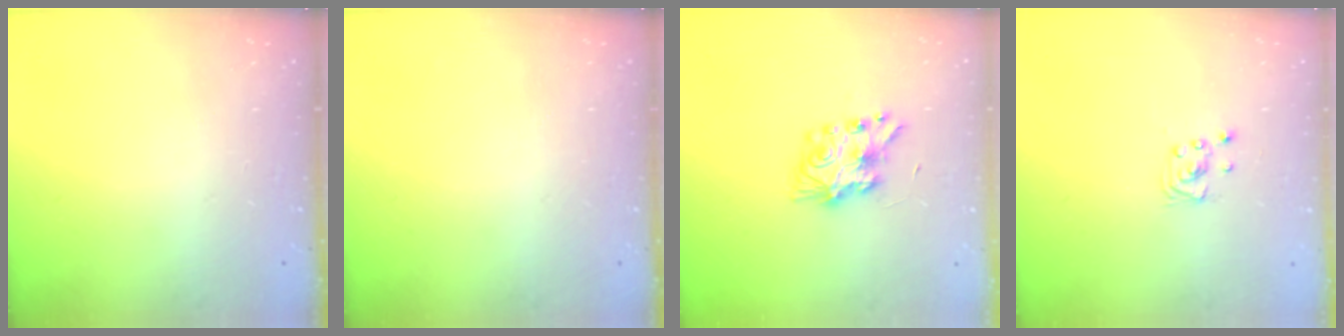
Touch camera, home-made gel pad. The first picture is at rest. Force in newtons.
{"total": 0.0}
{"total": 7.9, "press": 7.9, "slide": 0.7}
{"total": 2.1, "press": 2.1, "slide": 0.2}